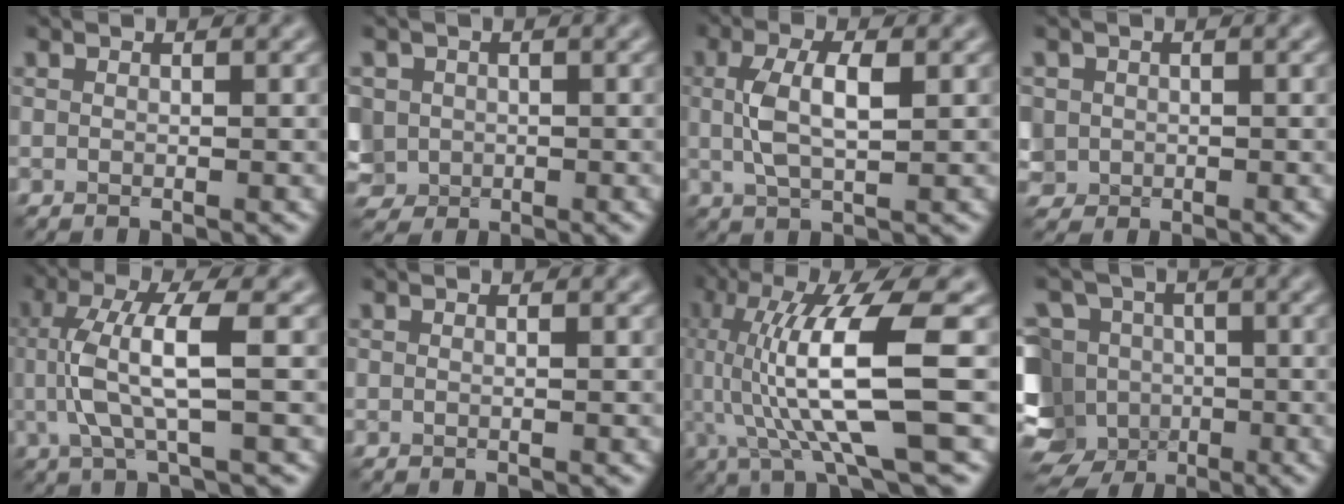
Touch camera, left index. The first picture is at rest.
{"total": 4.4, "force": [-0.4, 4.1, 1.7], "torque": [-0.040, 0.014, -0.015]}
{"total": 4.0, "force": [0.6, 1.4, 3.7], "torque": [-0.083, 0.002, 0.011]}
{"total": 2.6, "force": [0.0, 2.6, 0.6], "torque": [-0.012, 0.005, -0.001]}
{"total": 5.7, "force": [0.3, 1.3, 5.5], "torque": [-0.125, 0.004, 0.006]}
{"total": 0.0}
{"total": 10.5, "force": [0.3, 2.3, 10.2], "torque": [-0.179, -0.004, 0.013]}
{"total": 12.1, "force": [-5.1, 9.7, 5.0], "torque": [-0.104, 0.008, -0.103]}